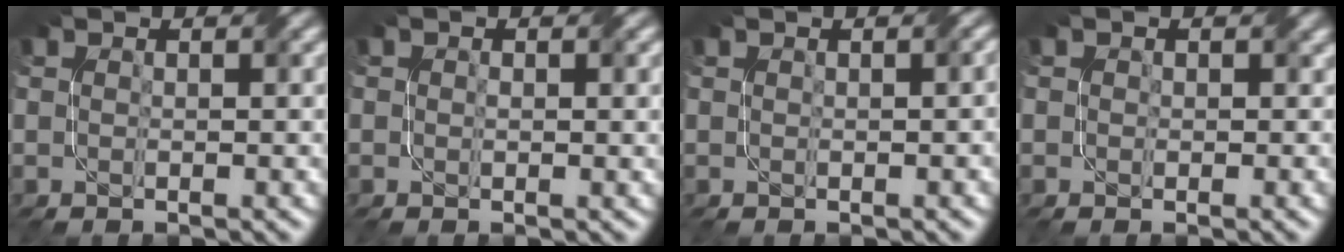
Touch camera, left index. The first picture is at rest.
{"total": 1.3, "force": [0.3, 0.8, 1.0], "torque": [-0.012, -0.003, 0.007]}
{"total": 0.9, "force": [0.2, 0.3, 0.8], "torque": [-0.008, 0.005, 0.003]}
{"total": 1.3, "force": [0.4, 1.1, 0.3], "torque": [-0.002, -0.001, 0.000]}